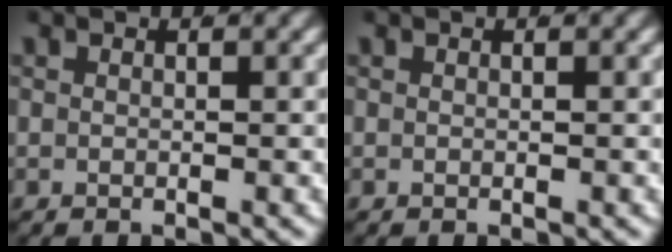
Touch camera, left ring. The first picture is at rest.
{"total": 0.0}